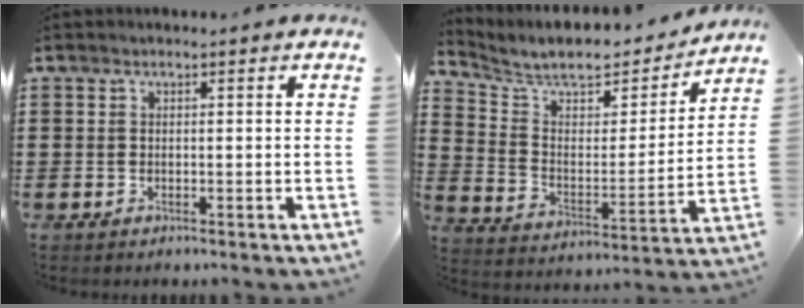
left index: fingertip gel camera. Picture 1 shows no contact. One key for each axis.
{"total": 7.9, "fx": 7.2, "fy": 2.1, "fz": 2.5, "tx": -0.077, "ty": -0.050, "tz": 0.122}